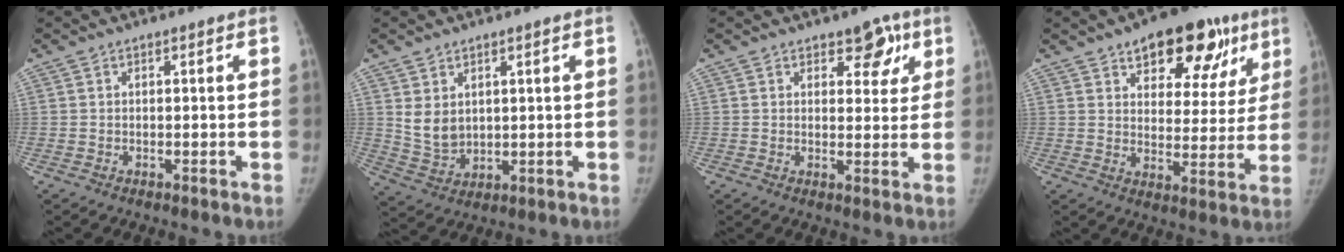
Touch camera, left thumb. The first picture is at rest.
{"total": 5.9, "force": [2.1, 4.3, 3.5], "torque": [-0.051, -0.020, 0.056]}
{"total": 6.0, "force": [3.3, 3.4, 3.6], "torque": [-0.011, -0.014, 0.040]}
{"total": 18.8, "force": [10.6, 9.8, 12.0], "torque": [-0.106, -0.020, 0.147]}